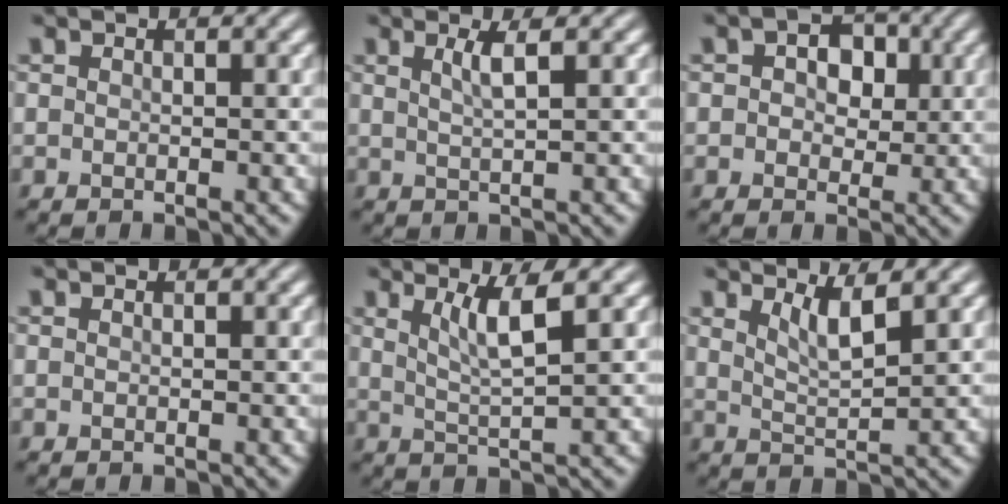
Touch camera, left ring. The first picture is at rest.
{"total": 2.1, "force": [0.8, 0.5, 1.9], "torque": [-0.030, 0.001, 0.011]}
{"total": 3.8, "force": [0.9, 2.7, 2.5], "torque": [-0.030, 0.005, 0.003]}
{"total": 0.0}
{"total": 3.6, "force": [1.5, 0.6, 3.2], "torque": [-0.057, -0.003, 0.033]}
{"total": 2.7, "force": [1.7, 0.5, 2.1], "torque": [-0.033, -0.006, 0.034]}